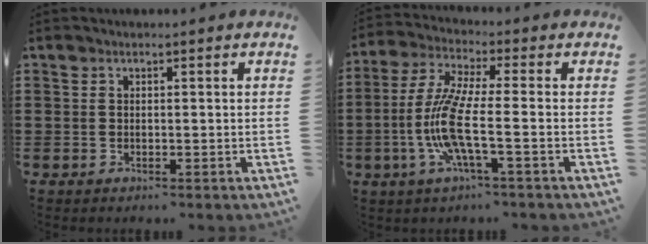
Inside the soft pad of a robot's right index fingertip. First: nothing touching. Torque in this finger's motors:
{"motor_torque": [1.78, 0.36, 0.85, 0.21]}